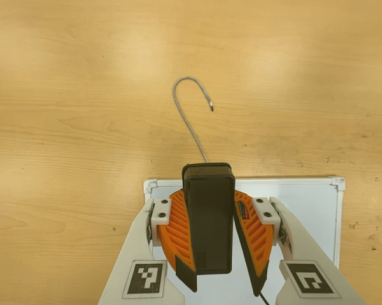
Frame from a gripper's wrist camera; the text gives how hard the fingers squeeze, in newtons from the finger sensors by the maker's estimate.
{"total": 11.0, "left": 10.2, "right": 11.9}